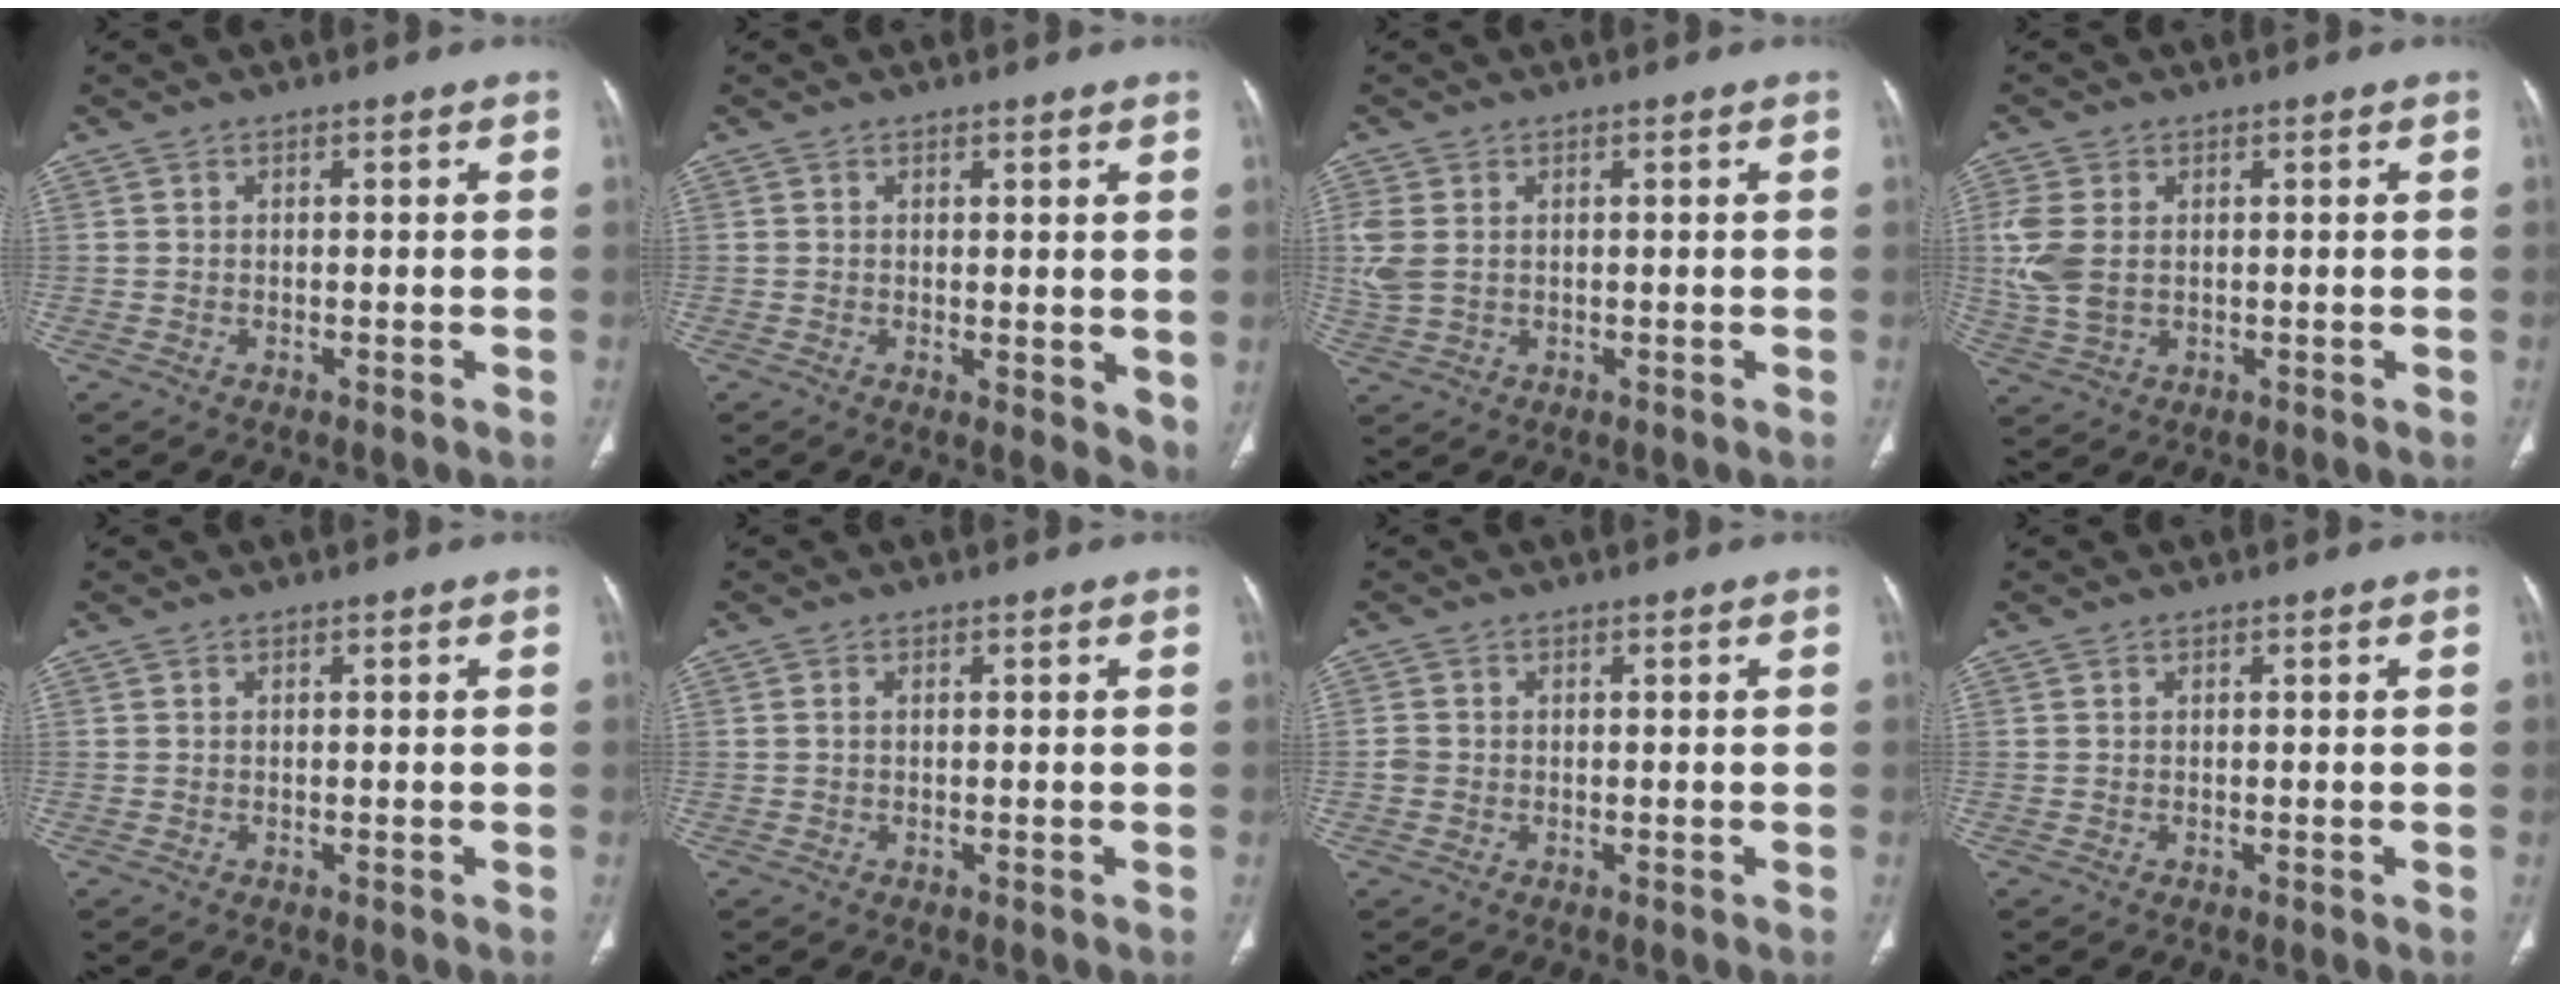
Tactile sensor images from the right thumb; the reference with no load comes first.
{"total": 4.6, "force": [0.6, 1.9, 4.1], "torque": [-0.052, -0.016, 0.011]}
{"total": 4.9, "force": [0.7, 3.5, 3.5], "torque": [-0.101, 0.004, 0.021]}
{"total": 7.0, "force": [0.8, 4.6, 5.2], "torque": [-0.134, 0.000, 0.023]}
{"total": 0.0}
{"total": 0.5, "force": [0.0, 0.4, 0.4], "torque": [-0.010, 0.000, 0.000]}
{"total": 1.7, "force": [-0.2, 1.5, 0.7], "torque": [-0.011, 0.003, -0.006]}
{"total": 0.0}